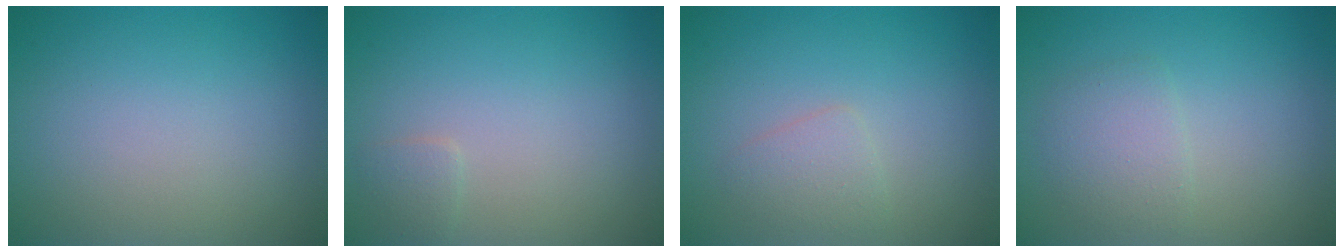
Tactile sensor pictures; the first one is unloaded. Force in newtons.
{"total": 0.9, "press": 0.9, "slide": 0.1}
{"total": 1.5, "press": 1.5, "slide": 0.1}
{"total": 2.2, "press": 2.2, "slide": 0.1}